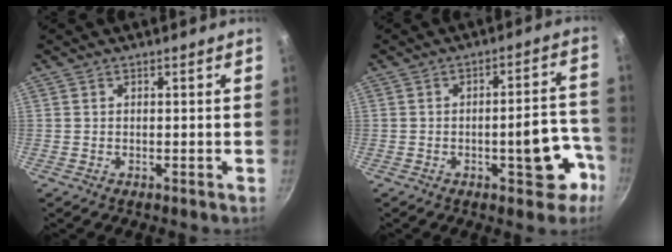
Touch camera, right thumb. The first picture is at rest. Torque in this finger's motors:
{"motor_torque": [2.76, 2.25, 0.99, -0.73, 0.25]}